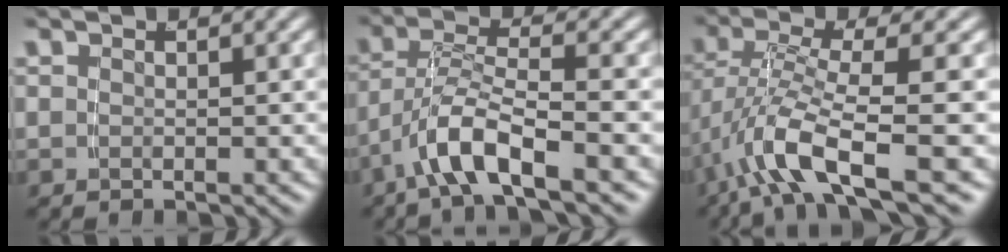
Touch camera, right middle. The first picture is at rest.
{"total": 4.3, "force": [-2.1, 1.1, 3.6], "torque": [-0.076, -0.008, -0.030]}
{"total": 5.4, "force": [-2.2, 1.1, 4.8], "torque": [-0.109, -0.019, -0.023]}